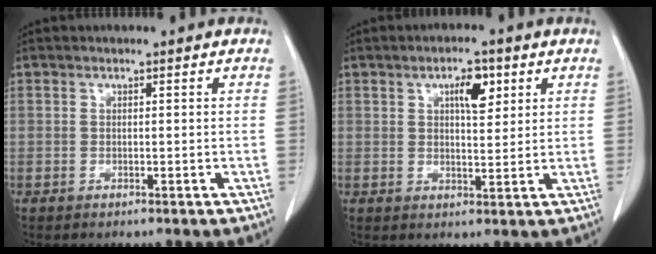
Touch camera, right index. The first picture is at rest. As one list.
[{"total": 4.7, "force": [2.1, 1.8, 3.8], "torque": [-0.062, 0.003, 0.034]}]